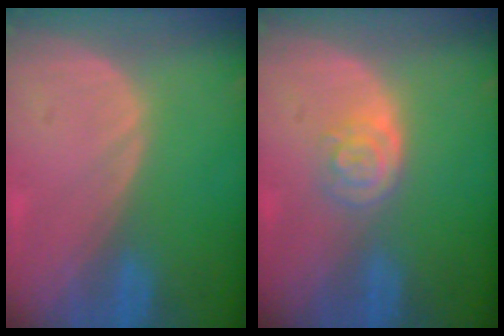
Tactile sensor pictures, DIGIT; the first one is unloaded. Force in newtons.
{"total": 3.3, "press": 3.3, "slide": 0.3}